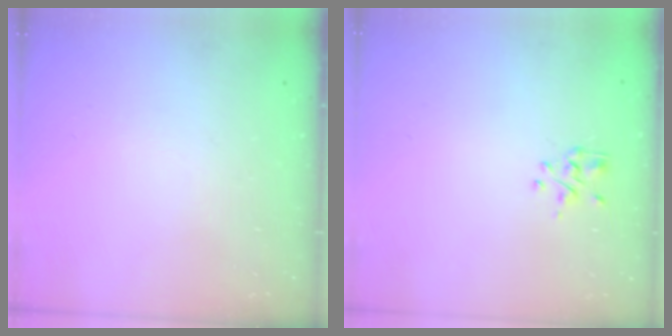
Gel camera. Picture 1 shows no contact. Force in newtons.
{"total": 1.3, "press": 1.2, "slide": 0.5}